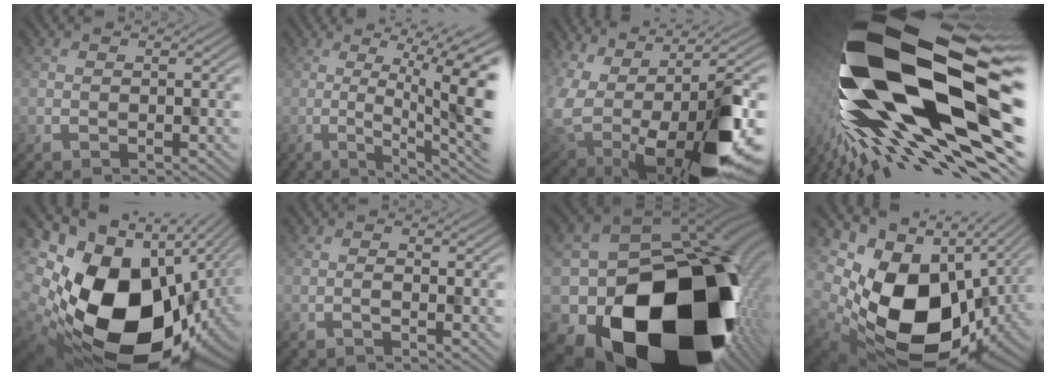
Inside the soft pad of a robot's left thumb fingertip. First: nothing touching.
{"total": 11.0, "force": [0.5, 2.0, 10.8], "torque": [-0.121, 0.005, 0.018]}
{"total": 15.3, "force": [-0.4, 8.9, 12.4], "torque": [-0.251, -0.062, 0.026]}
{"total": 21.8, "force": [1.5, 9.8, 19.4], "torque": [-0.397, -0.060, 0.018]}
{"total": 20.8, "force": [0.8, 15.3, 14.1], "torque": [-0.318, -0.081, 0.059]}
{"total": 0.7, "force": [0.6, -0.1, 0.1], "torque": [0.004, 0.003, -0.001]}
{"total": 21.7, "force": [-6.1, 16.3, 12.9], "torque": [-0.247, -0.081, -0.065]}
{"total": 16.1, "force": [2.1, 11.7, 11.0], "torque": [-0.212, -0.052, 0.059]}